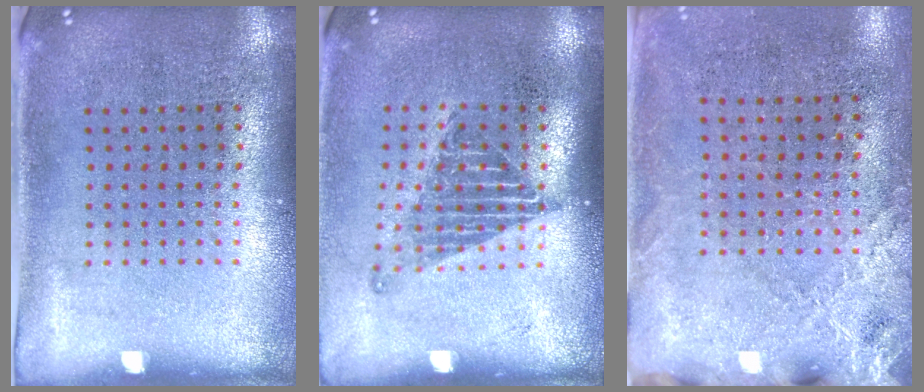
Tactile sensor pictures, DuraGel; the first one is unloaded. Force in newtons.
{"total": 1.3, "press": 1.1, "slide": 0.8}
{"total": 2.6, "press": 2.3, "slide": 1.1}